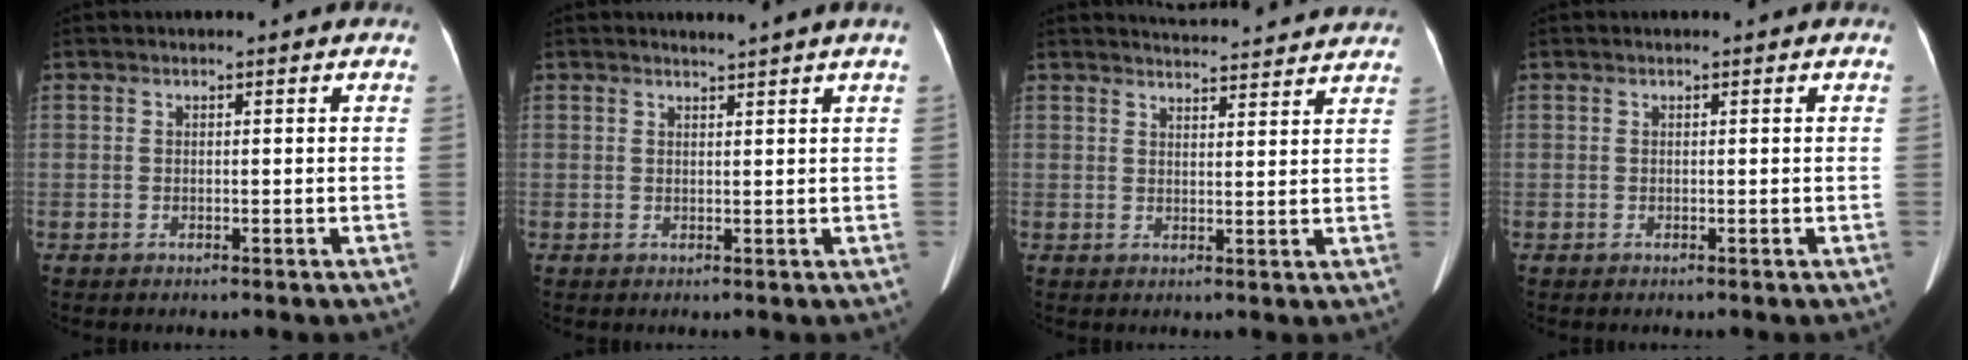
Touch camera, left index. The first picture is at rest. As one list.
[{"total": 1.5, "force": [1.3, -0.7, 0.4], "torque": [-0.013, -0.009, 0.026]}, {"total": 10.9, "force": [10.6, 1.0, 2.3], "torque": [-0.030, 0.014, 0.122]}, {"total": 0.0}]